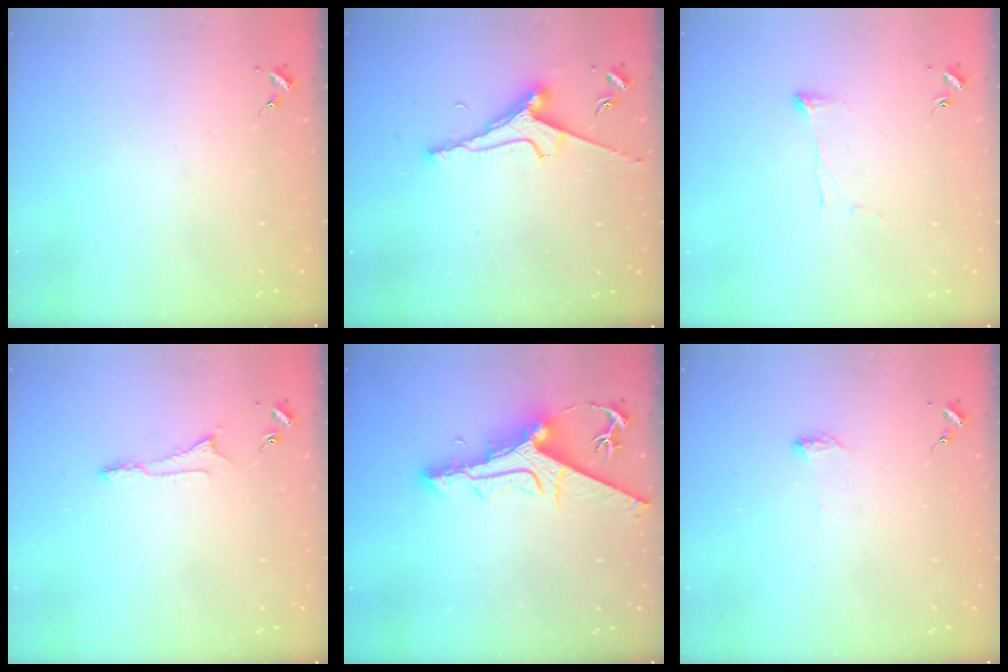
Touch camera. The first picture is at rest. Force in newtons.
{"total": 7.5, "press": 7.4, "slide": 1.1}
{"total": 5.8, "press": 5.8, "slide": 0.5}
{"total": 4.6, "press": 4.6, "slide": 0.6}
{"total": 13.0, "press": 12.8, "slide": 1.8}
{"total": 5.5, "press": 5.5, "slide": 0.7}